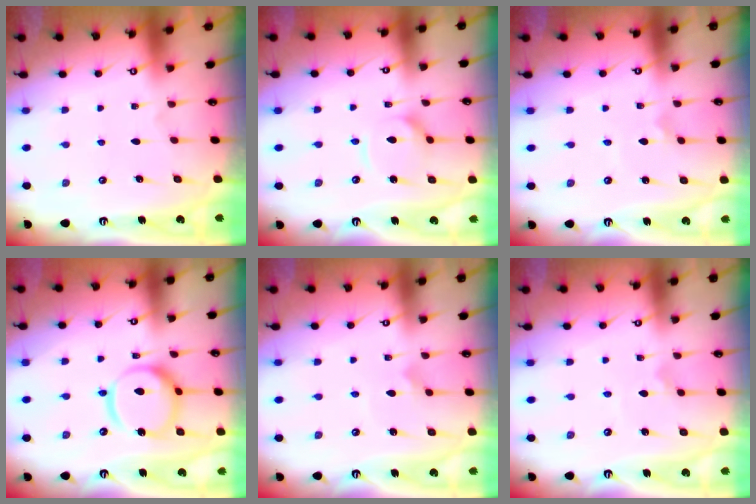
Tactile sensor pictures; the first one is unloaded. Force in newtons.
{"total": 8.6, "press": 8.5, "slide": 0.8}
{"total": 1.1, "press": 1.0, "slide": 0.4}
{"total": 15.5, "press": 15.4, "slide": 1.9}
{"total": 3.0, "press": 3.0, "slide": 0.2}
{"total": 0.6, "press": 0.6, "slide": 0.0}